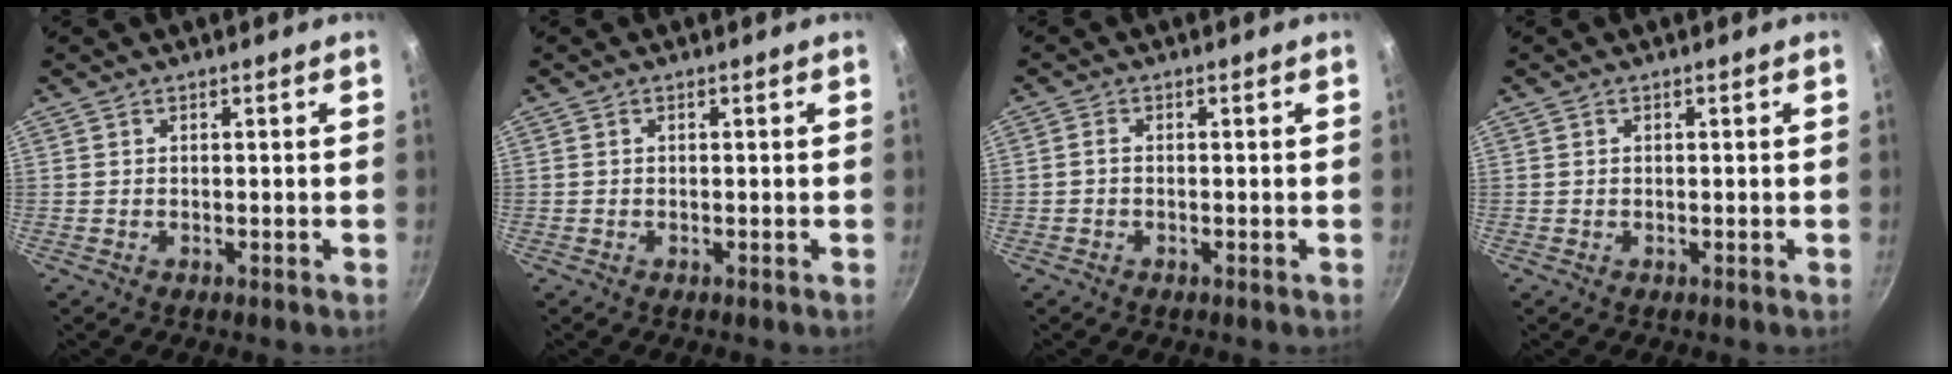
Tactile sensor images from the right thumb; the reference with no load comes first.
{"total": 0.0}
{"total": 1.2, "force": [-0.3, 0.8, 0.8], "torque": [-0.016, 0.008, -0.008]}
{"total": 0.0}